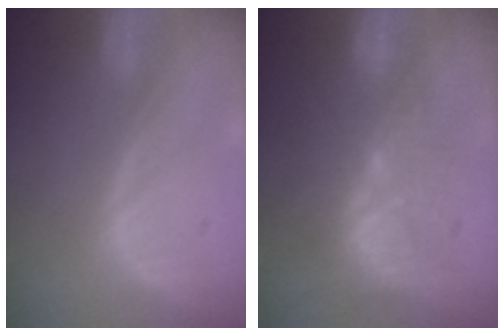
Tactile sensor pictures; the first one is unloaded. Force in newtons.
{"total": 10.1, "press": 9.0, "slide": 4.5}